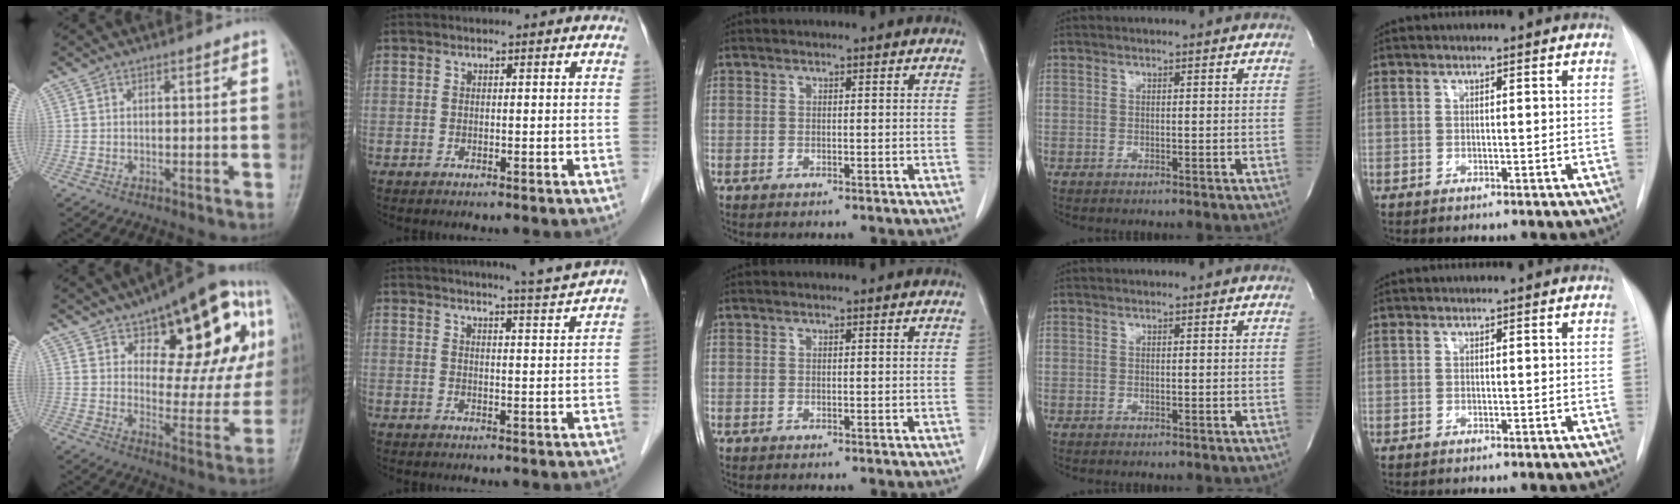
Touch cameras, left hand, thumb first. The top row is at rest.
{"thumb": {"total": 25.4, "force": [10.9, 11.2, 20.0], "torque": [-0.211, -0.018, 0.155]}, "index": {"total": 6.1, "force": [5.6, -2.2, 1.0], "torque": [-0.026, -0.030, 0.074]}}